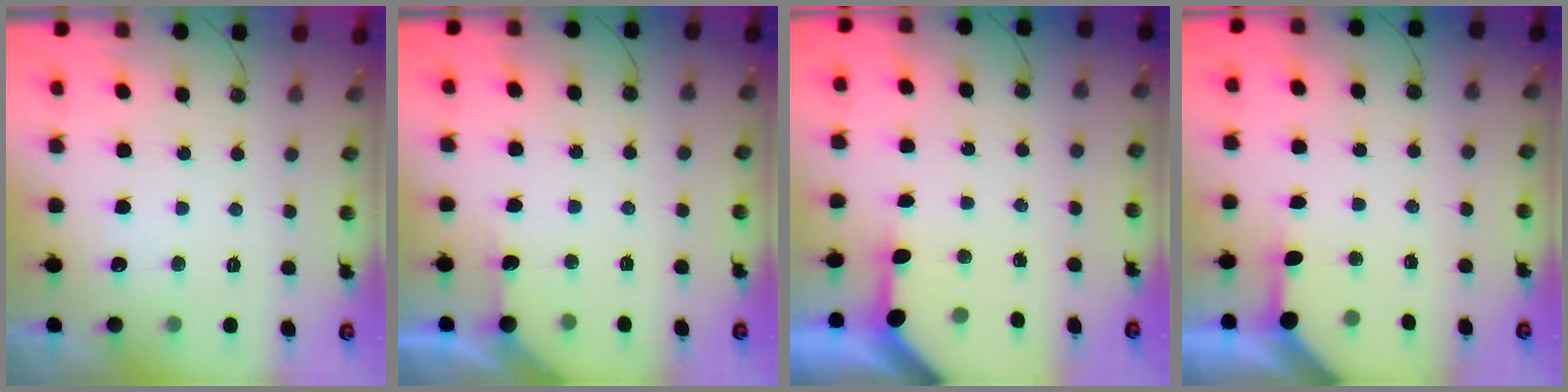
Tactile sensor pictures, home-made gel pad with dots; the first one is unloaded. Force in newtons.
{"total": 2.5, "press": 2.5, "slide": 0.2}
{"total": 3.2, "press": 3.2, "slide": 0.4}
{"total": 2.7, "press": 2.6, "slide": 0.3}